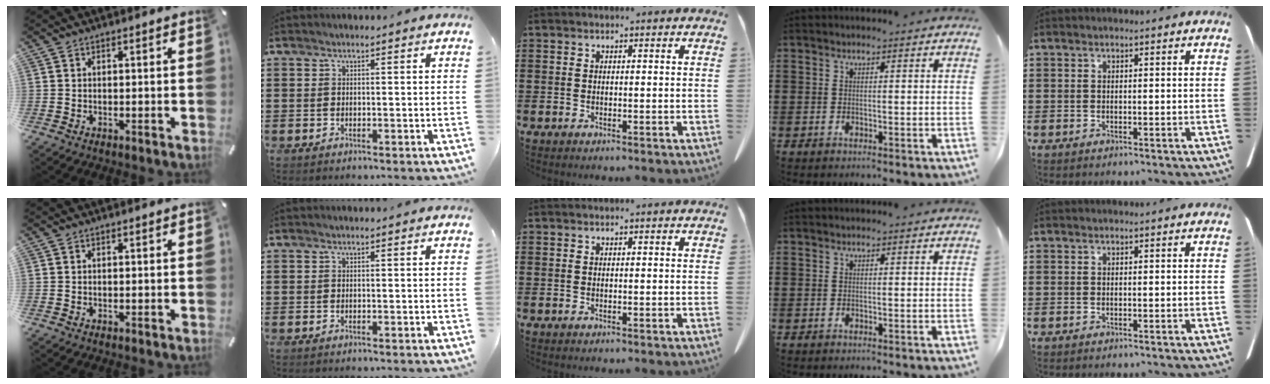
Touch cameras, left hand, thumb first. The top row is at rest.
{}